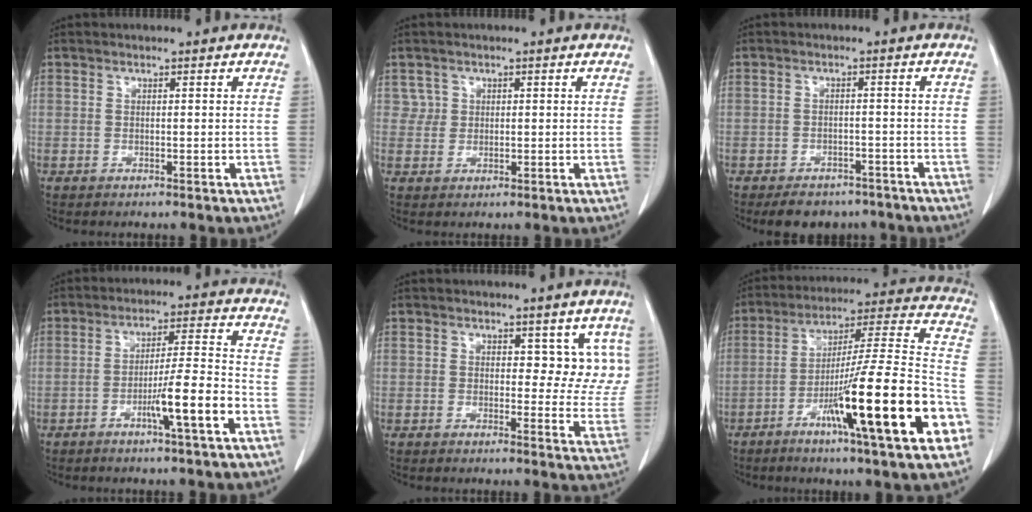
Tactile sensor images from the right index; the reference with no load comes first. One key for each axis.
{"total": 2.0, "fx": 0.9, "fy": 1.8, "fz": -0.2, "tx": 0.017, "ty": 0.001, "tz": 0.010}
{"total": 7.3, "fx": -6.0, "fy": 3.8, "fz": 1.8, "tx": -0.011, "ty": 0.006, "tz": -0.078}
{"total": 8.7, "fx": -3.8, "fy": -0.4, "fz": 7.8, "tx": -0.127, "ty": 0.003, "tz": -0.063}
{"total": 6.2, "fx": 3.2, "fy": 3.8, "fz": 3.7, "tx": -0.014, "ty": -0.010, "tz": 0.030}
{"total": 23.4, "fx": -9.3, "fy": 0.4, "fz": 21.4, "tx": -0.298, "ty": -0.015, "tz": -0.152}